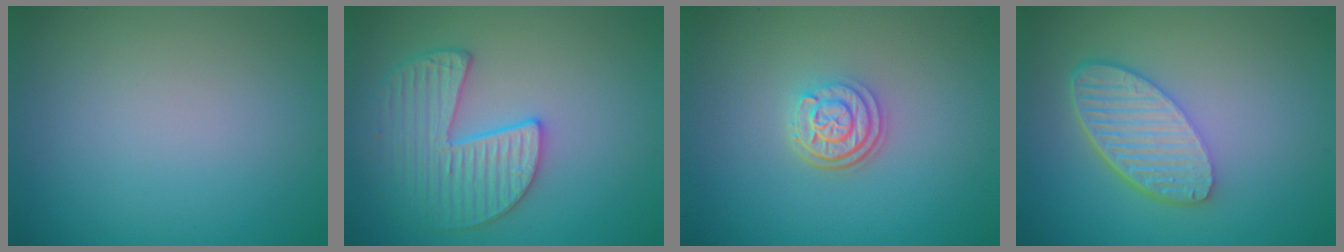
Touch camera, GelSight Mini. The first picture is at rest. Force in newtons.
{"total": 4.2, "press": 4.1, "slide": 1.0}
{"total": 3.1, "press": 2.5, "slide": 1.8}
{"total": 5.6, "press": 4.2, "slide": 3.8}